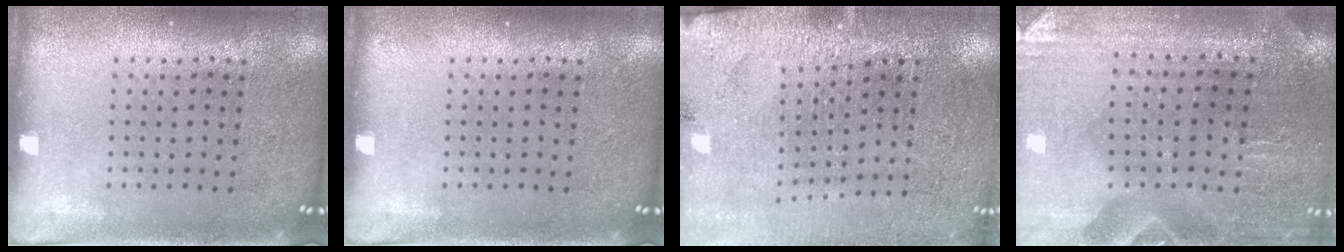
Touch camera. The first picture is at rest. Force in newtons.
{"total": 0.0}
{"total": 2.8, "press": 2.8, "slide": 0.1}
{"total": 0.8, "press": 0.8, "slide": 0.2}